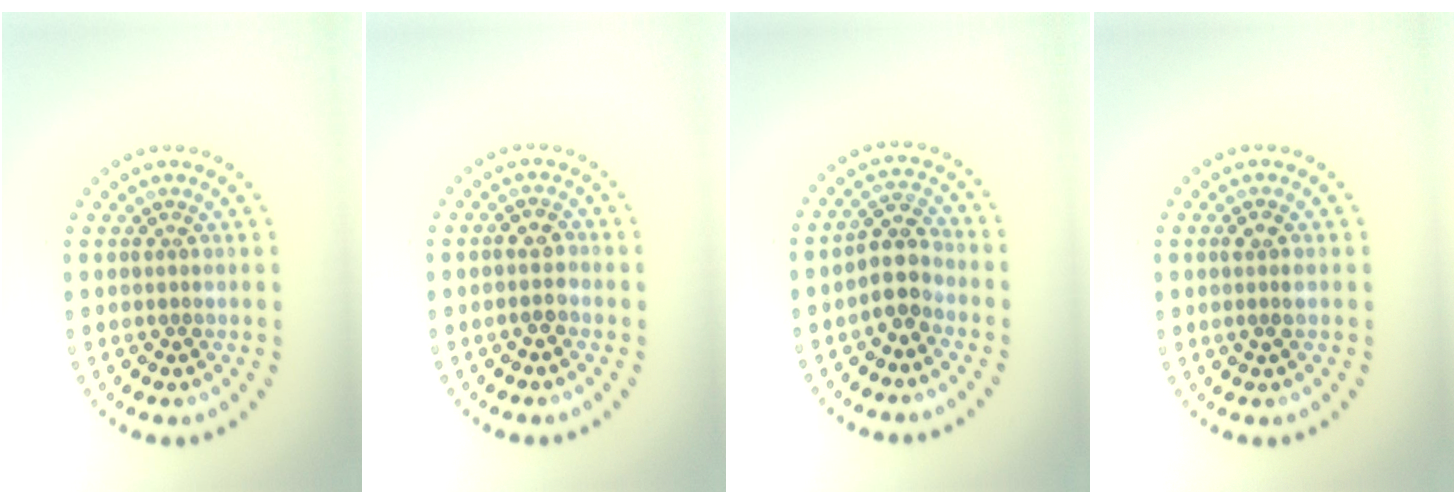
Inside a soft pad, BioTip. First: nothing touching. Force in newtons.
{"total": 1.8, "press": 1.7, "slide": 0.6}
{"total": 2.9, "press": 2.4, "slide": 1.6}
{"total": 1.3, "press": 1.2, "slide": 0.6}